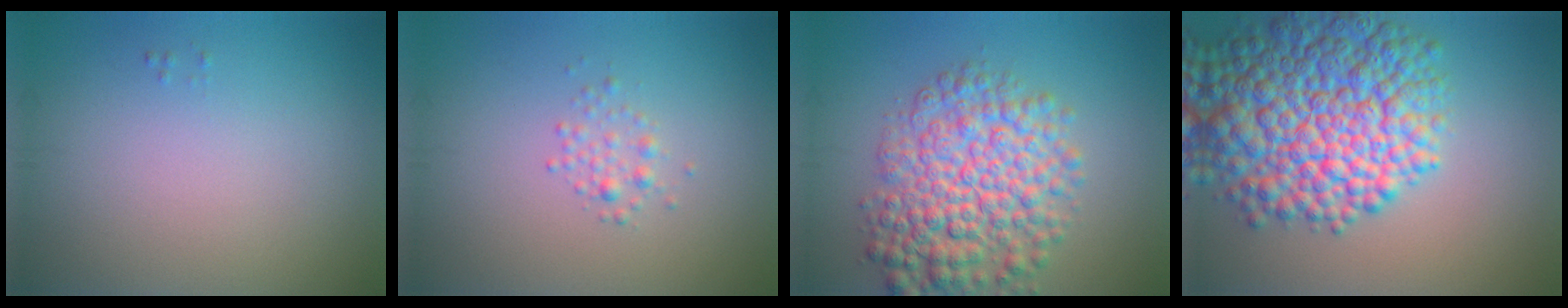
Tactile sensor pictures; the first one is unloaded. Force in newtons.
{"total": 1.2, "press": 1.2, "slide": 0.1}
{"total": 8.1, "press": 8.1, "slide": 0.2}
{"total": 12.2, "press": 12.2, "slide": 0.2}